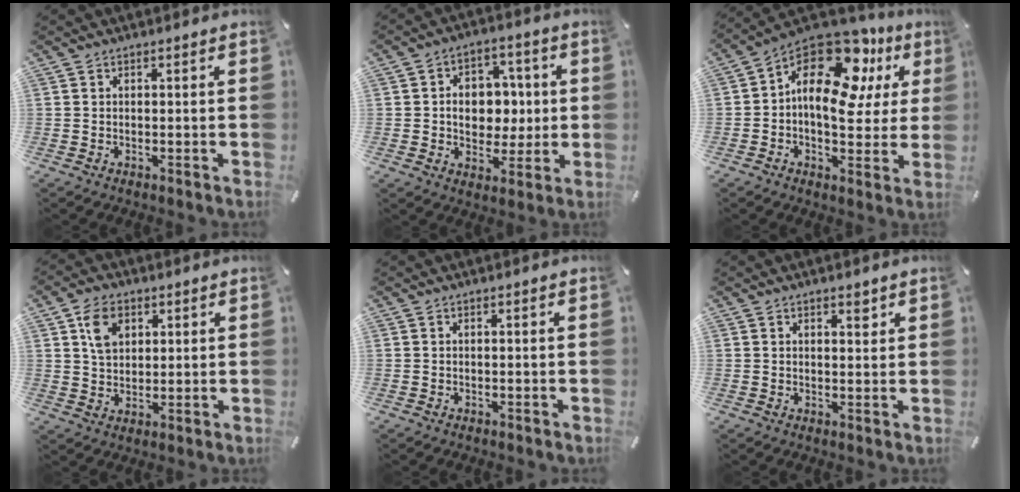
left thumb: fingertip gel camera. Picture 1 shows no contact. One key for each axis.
{"total": 9.9, "fx": 0.1, "fy": 8.3, "fz": 5.4, "tx": -0.067, "ty": 0.005, "tz": 0.004}
{"total": 17.8, "fx": 7.5, "fy": 10.5, "fz": 12.4, "tx": -0.211, "ty": -0.052, "tz": 0.125}
{"total": 7.2, "fx": 2.9, "fy": 5.4, "fz": 3.7, "tx": -0.062, "ty": 0.003, "tz": 0.053}
{"total": 0.0}
{"total": 1.9, "fx": 1.3, "fy": 1.1, "fz": 1.0, "tx": -0.004, "ty": -0.006, "tz": 0.019}